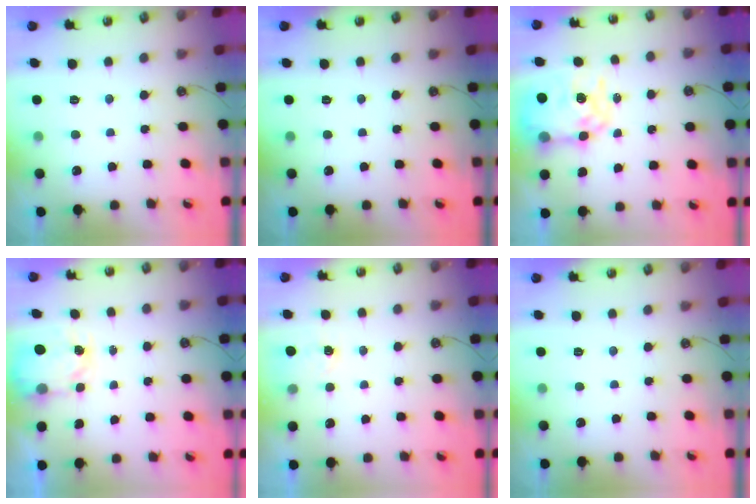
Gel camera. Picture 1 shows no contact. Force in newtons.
{"total": 0.0}
{"total": 11.8, "press": 11.7, "slide": 1.0}
{"total": 3.6, "press": 3.5, "slide": 0.6}
{"total": 1.8, "press": 1.8, "slide": 0.3}
{"total": 0.0}